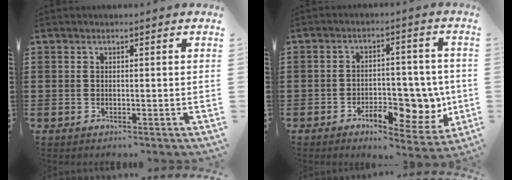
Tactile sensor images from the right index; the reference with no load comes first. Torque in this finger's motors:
{"motor_torque": [1.17, -0.97, 0.69, 0.10]}